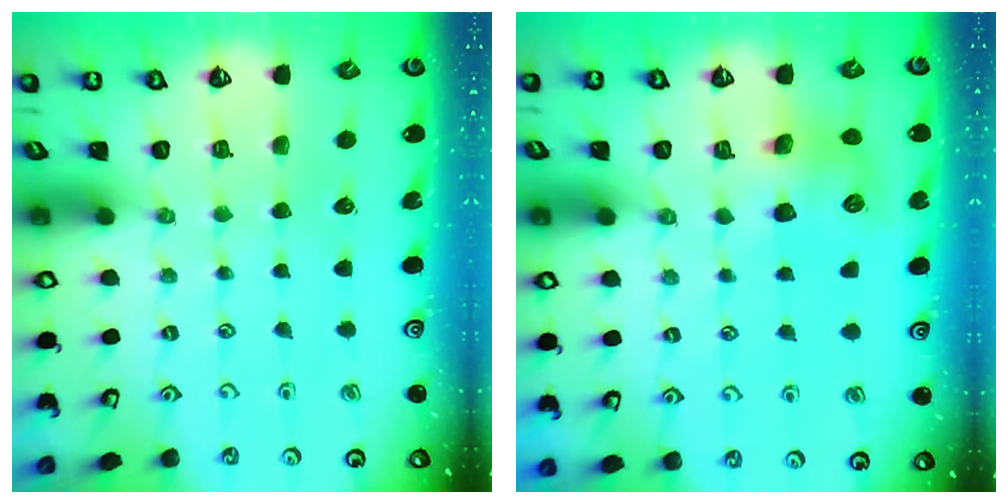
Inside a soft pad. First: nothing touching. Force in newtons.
{"total": 8.3, "press": 8.3, "slide": 0.5}